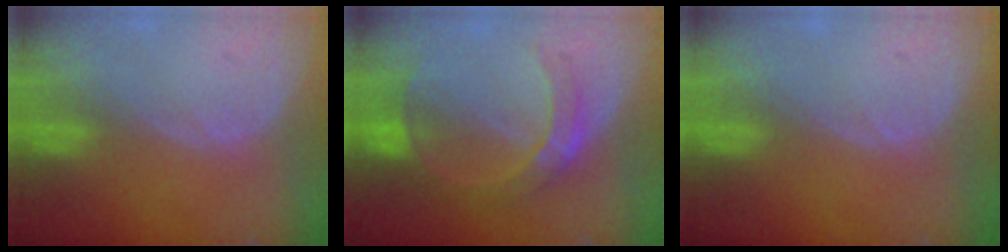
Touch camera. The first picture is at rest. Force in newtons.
{"total": 7.2, "press": 6.5, "slide": 3.1}
{"total": 0.0}